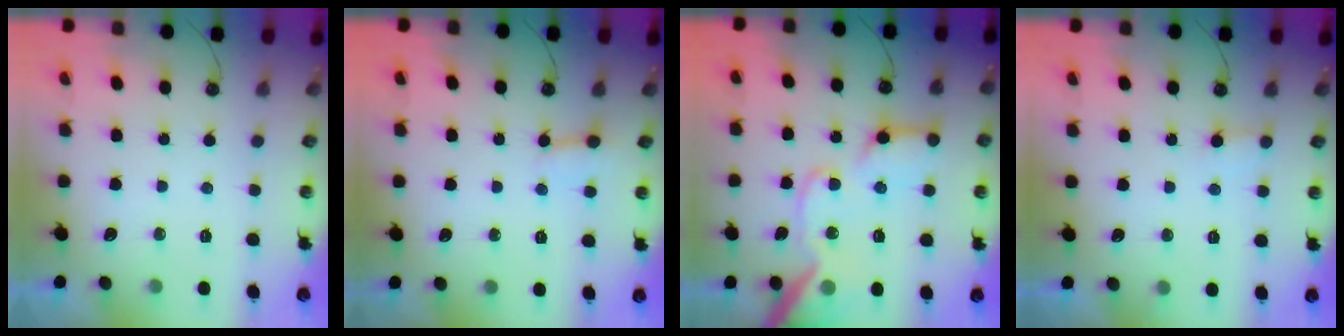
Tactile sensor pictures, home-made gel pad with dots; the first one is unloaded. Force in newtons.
{"total": 2.7, "press": 2.7, "slide": 0.2}
{"total": 19.2, "press": 19.0, "slide": 2.3}
{"total": 5.5, "press": 5.5, "slide": 0.5}